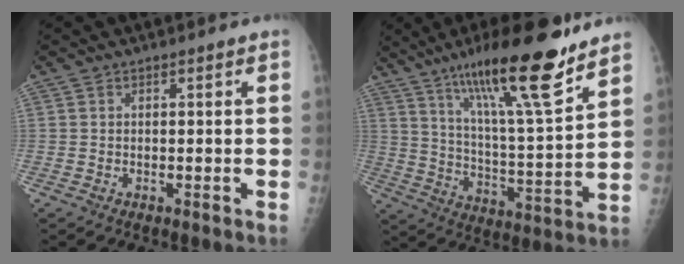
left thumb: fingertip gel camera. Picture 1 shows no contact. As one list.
[{"total": 21.2, "force": [14.5, 3.1, 15.2], "torque": [-0.233, -0.069, 0.242]}]